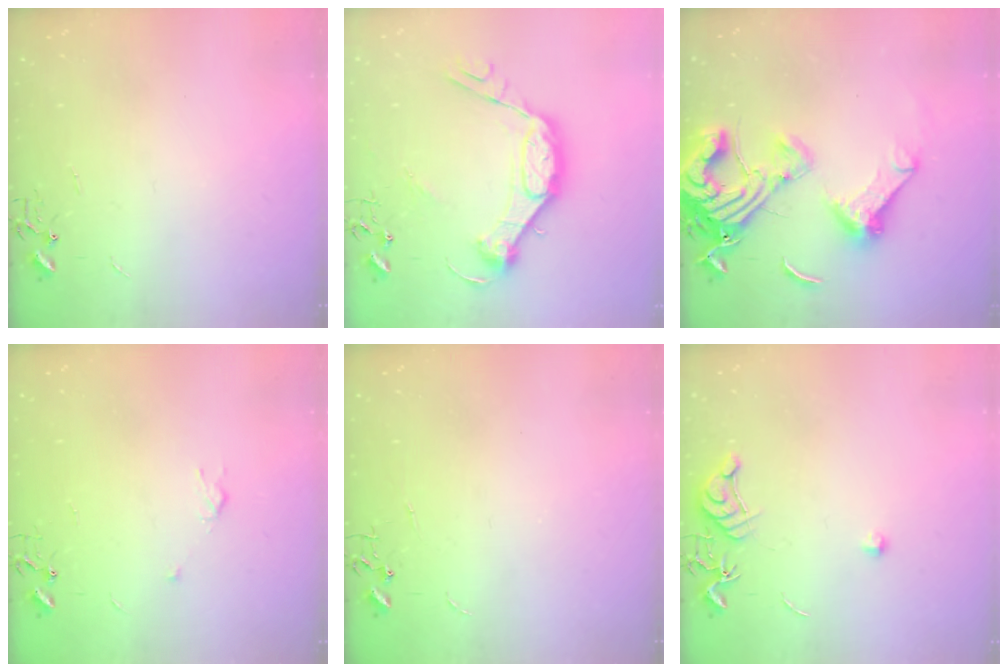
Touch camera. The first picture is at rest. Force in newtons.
{"total": 15.0, "press": 14.9, "slide": 0.6}
{"total": 18.8, "press": 18.7, "slide": 1.8}
{"total": 3.6, "press": 3.5, "slide": 0.7}
{"total": 0.0}
{"total": 8.1, "press": 8.1, "slide": 0.4}